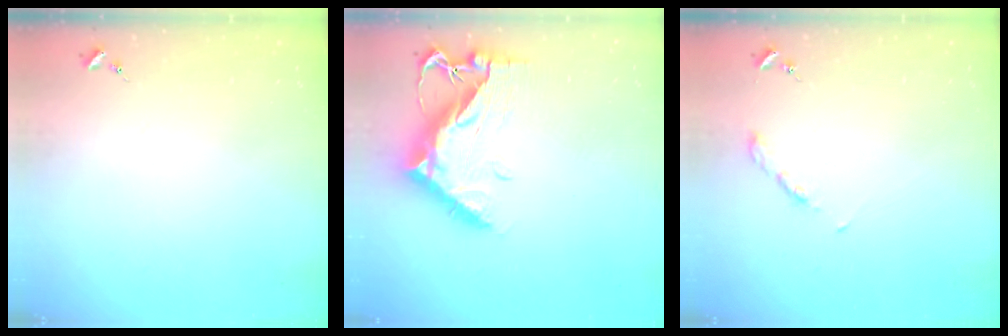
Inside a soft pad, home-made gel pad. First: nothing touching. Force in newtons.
{"total": 13.7, "press": 13.6, "slide": 1.3}
{"total": 3.5, "press": 3.5, "slide": 0.4}